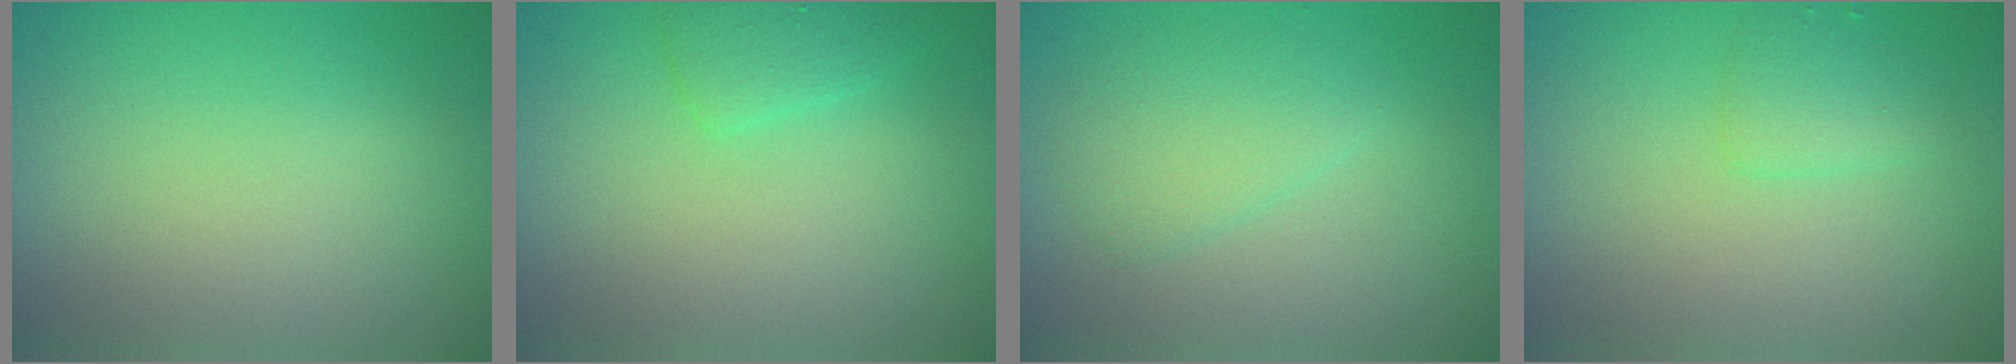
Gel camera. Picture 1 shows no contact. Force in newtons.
{"total": 1.9, "press": 1.9, "slide": 0.0}
{"total": 2.4, "press": 2.4, "slide": 0.1}
{"total": 1.5, "press": 1.5, "slide": 0.2}